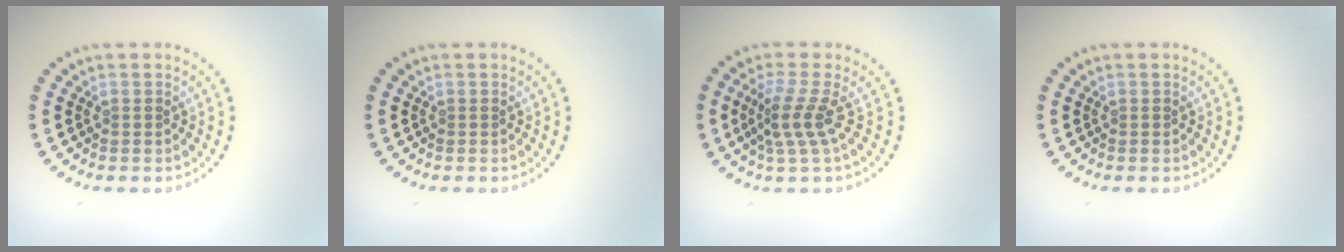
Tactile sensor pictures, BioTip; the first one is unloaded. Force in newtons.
{"total": 0.0}
{"total": 2.7, "press": 1.9, "slide": 2.0}
{"total": 0.0}